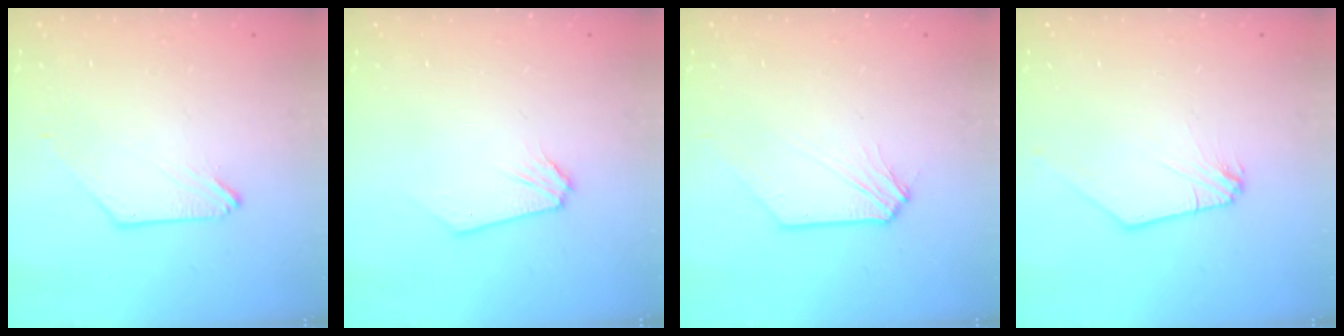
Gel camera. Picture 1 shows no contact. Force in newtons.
{"total": 0.0}
{"total": 1.0, "press": 1.0, "slide": 0.1}
{"total": 0.0}